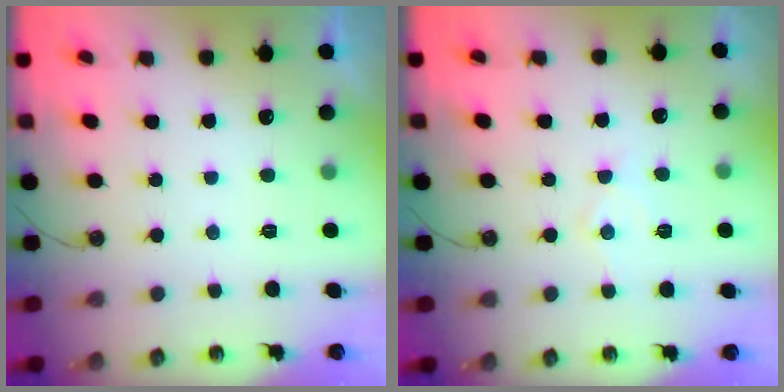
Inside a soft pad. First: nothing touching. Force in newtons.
{"total": 7.5, "press": 7.4, "slide": 0.5}